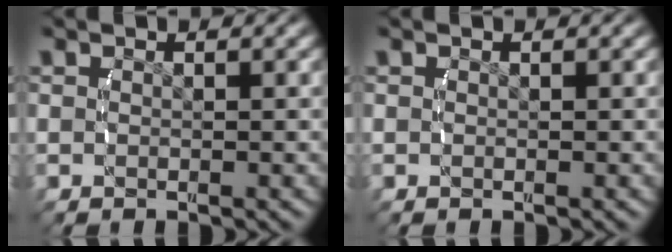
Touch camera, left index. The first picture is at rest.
{"total": 0.0}